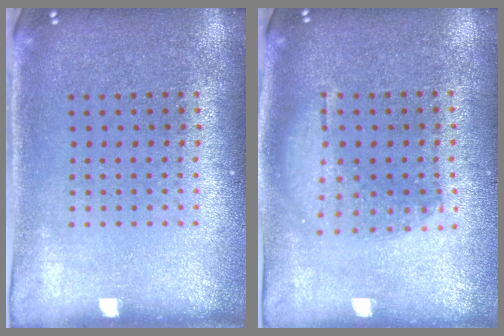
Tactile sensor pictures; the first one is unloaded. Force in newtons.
{"total": 1.1, "press": 1.0, "slide": 0.6}